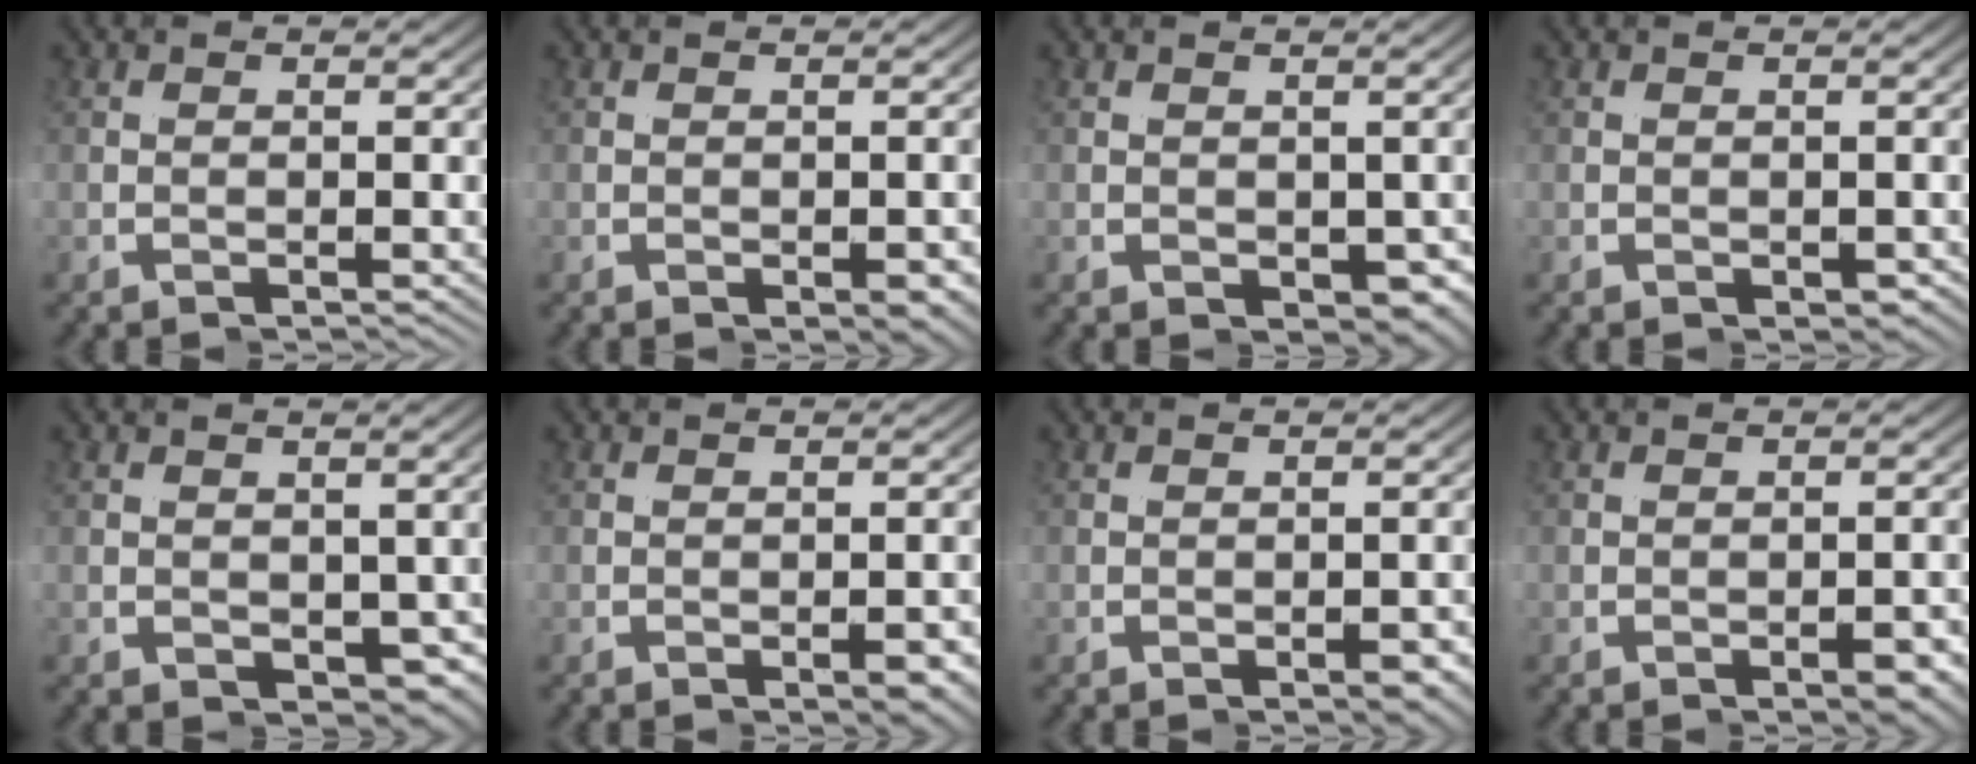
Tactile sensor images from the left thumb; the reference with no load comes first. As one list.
[{"total": 0.9, "force": [-0.2, 0.1, 0.9], "torque": [-0.014, 0.001, -0.003]}, {"total": 2.4, "force": [-0.1, 1.5, 1.9], "torque": [-0.031, -0.007, 0.004]}, {"total": 1.4, "force": [-0.4, 1.1, 0.8], "torque": [-0.015, -0.004, -0.005]}, {"total": 3.4, "force": [-0.3, 2.3, 2.4], "torque": [-0.035, -0.010, 0.004]}, {"total": 1.3, "force": [-0.6, 0.1, 1.1], "torque": [-0.024, -0.001, -0.012]}, {"total": 1.3, "force": [-0.7, 0.5, 1.0], "torque": [-0.025, -0.005, -0.010]}, {"total": 1.5, "force": [-0.8, 0.4, 1.1], "torque": [-0.029, -0.004, -0.014]}]